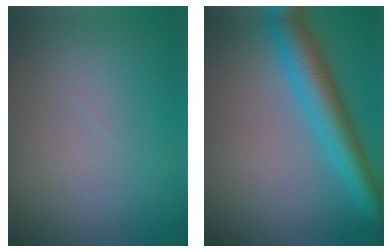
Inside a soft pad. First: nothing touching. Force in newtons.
{"total": 6.2, "press": 6.2, "slide": 0.2}